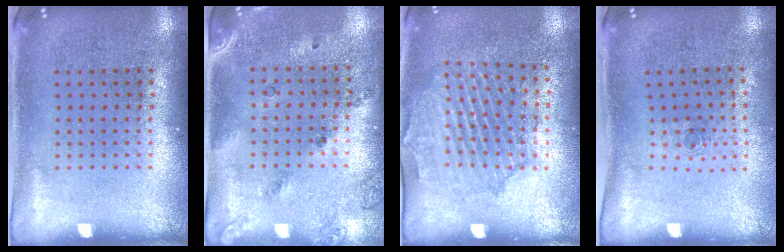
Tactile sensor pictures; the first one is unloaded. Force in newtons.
{"total": 1.6, "press": 1.1, "slide": 1.1}
{"total": 1.6, "press": 1.6, "slide": 0.3}
{"total": 0.6, "press": 0.3, "slide": 0.5}